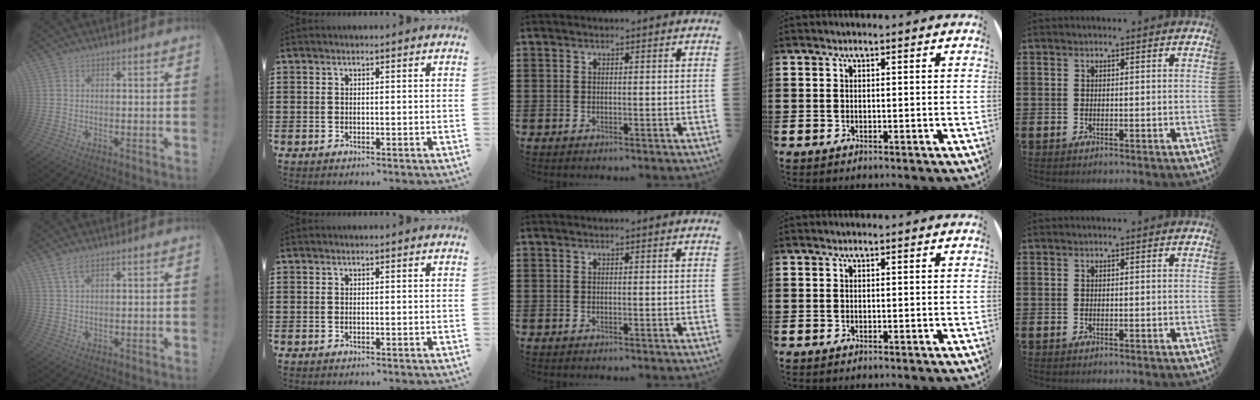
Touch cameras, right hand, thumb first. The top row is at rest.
{"thumb": {"total": 3.9, "force": [2.3, 1.3, 2.9], "torque": [-0.060, -0.002, 0.043]}}